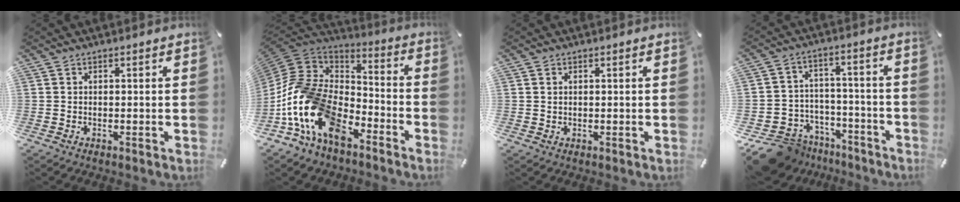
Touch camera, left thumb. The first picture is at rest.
{"total": 19.2, "force": [-10.6, 11.3, 11.3], "torque": [-0.252, 0.034, -0.193]}
{"total": 0.7, "force": [0.2, 0.6, 0.3], "torque": [-0.006, 0.005, 0.003]}
{"total": 11.0, "force": [-7.9, 7.4, 2.1], "torque": [-0.039, 0.053, -0.135]}